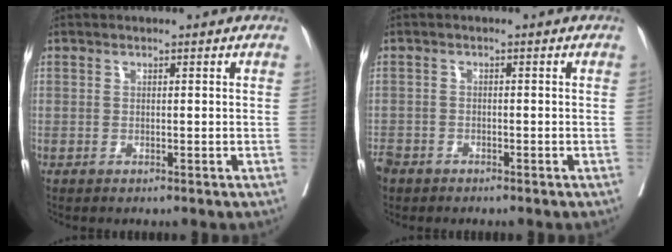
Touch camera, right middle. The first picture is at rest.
{"total": 3.8, "force": [-3.0, 2.3, 0.7], "torque": [-0.017, 0.000, -0.057]}